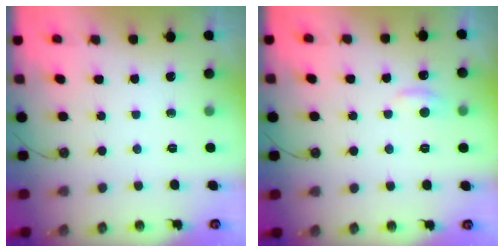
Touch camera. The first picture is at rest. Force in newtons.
{"total": 1.0, "press": 0.7, "slide": 0.7}